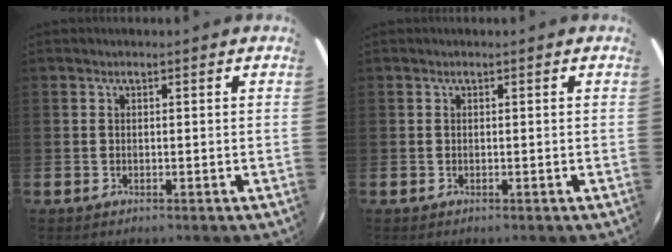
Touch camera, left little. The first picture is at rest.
{"total": 0.0}